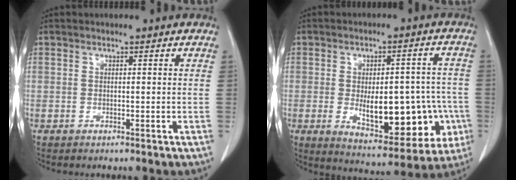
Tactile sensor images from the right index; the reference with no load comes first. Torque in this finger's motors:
{"motor_torque": [1.19, -0.84, 0.32, 0.13]}